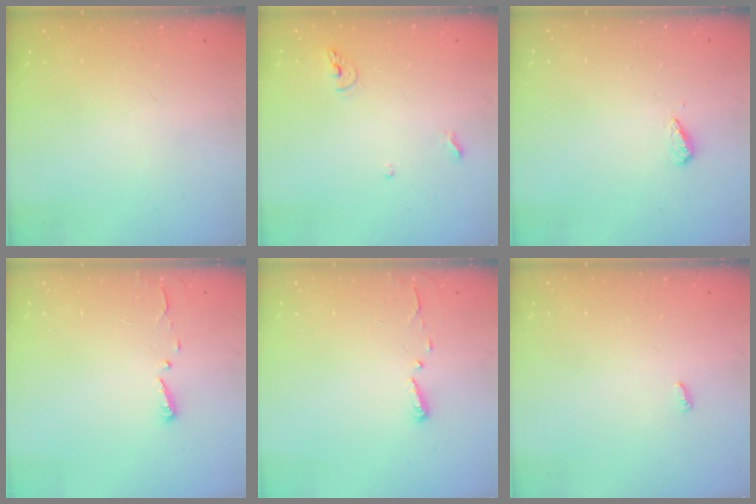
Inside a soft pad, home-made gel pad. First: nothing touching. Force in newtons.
{"total": 6.8, "press": 6.6, "slide": 1.2}
{"total": 2.9, "press": 2.9, "slide": 0.4}
{"total": 3.0, "press": 2.9, "slide": 0.3}
{"total": 3.0, "press": 2.9, "slide": 0.3}
{"total": 2.4, "press": 2.4, "slide": 0.2}